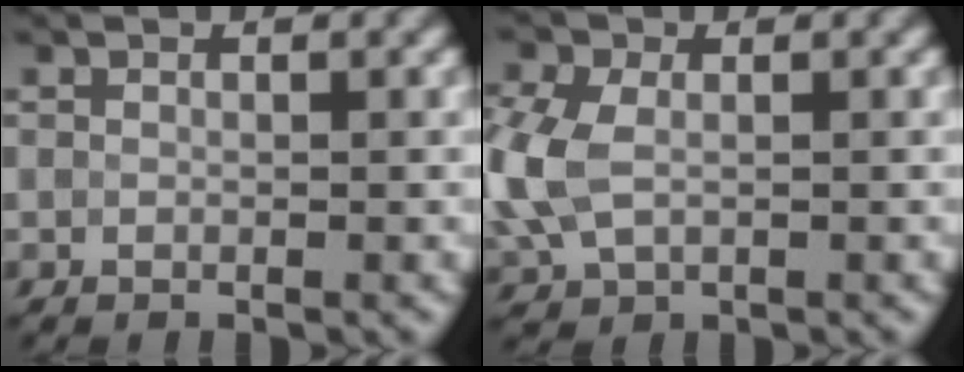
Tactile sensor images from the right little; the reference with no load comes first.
{"total": 5.5, "force": [-0.1, 3.8, 3.9], "torque": [-0.126, -0.001, -0.006]}